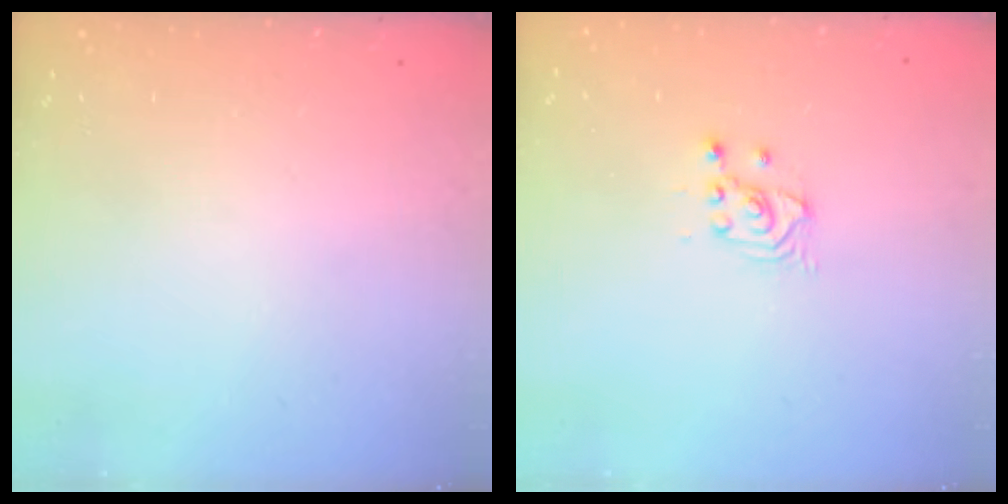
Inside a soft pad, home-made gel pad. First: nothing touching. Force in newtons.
{"total": 2.6, "press": 2.5, "slide": 0.3}